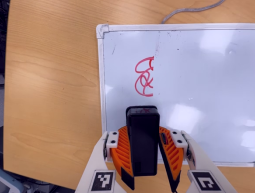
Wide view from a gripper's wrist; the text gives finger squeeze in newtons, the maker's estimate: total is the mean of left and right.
{"total": 9.7, "left": 9.2, "right": 10.2}